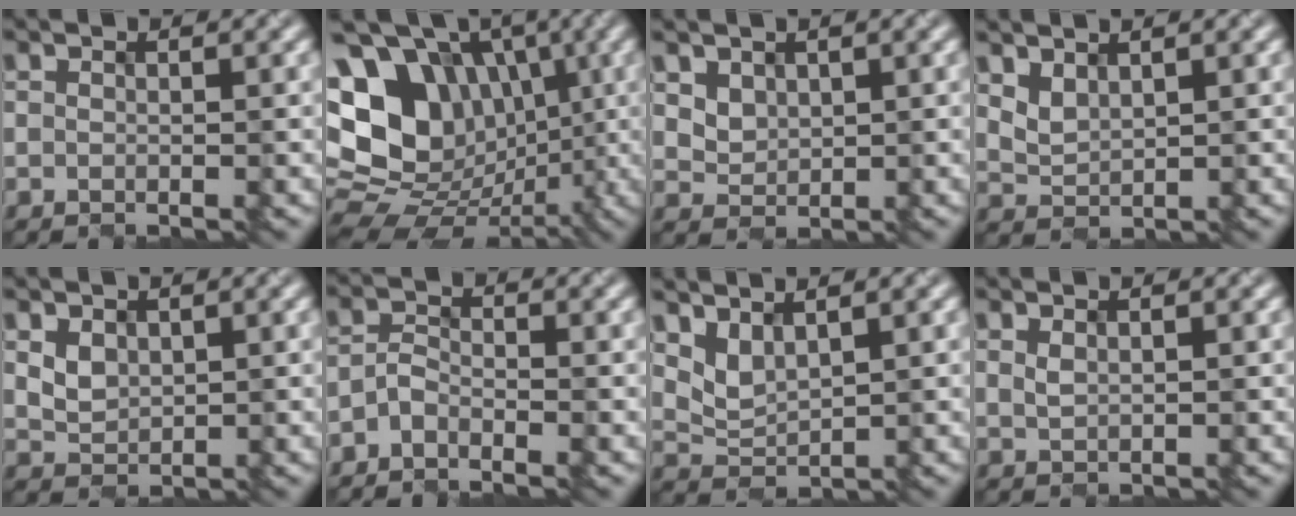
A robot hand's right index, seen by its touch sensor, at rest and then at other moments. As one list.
[{"total": 14.7, "force": [1.9, 11.9, 8.4], "torque": [-0.162, 0.015, 0.021]}, {"total": 2.6, "force": [1.5, 1.9, 0.9], "torque": [-0.031, 0.002, 0.039]}, {"total": 1.7, "force": [1.2, 0.9, 0.8], "torque": [-0.022, -0.003, 0.029]}, {"total": 1.9, "force": [0.7, 1.5, 0.9], "torque": [-0.024, -0.002, 0.018]}, {"total": 1.9, "force": [-1.5, 0.8, 0.8], "torque": [-0.013, 0.008, -0.035]}, {"total": 2.3, "force": [1.7, 0.9, 1.3], "torque": [-0.035, -0.005, 0.042]}, {"total": 0.8, "force": [0.5, 0.3, 0.5], "torque": [-0.011, -0.001, 0.013]}]